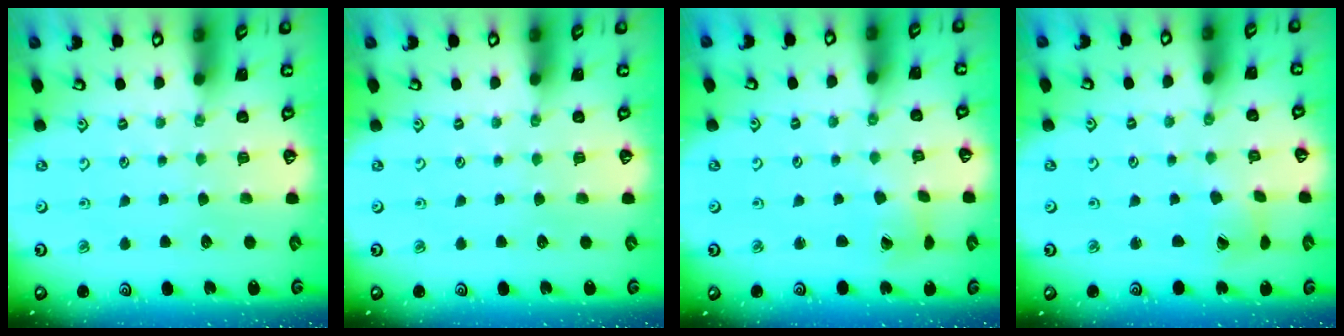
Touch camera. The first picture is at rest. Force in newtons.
{"total": 0.0}
{"total": 2.4, "press": 2.4, "slide": 0.4}
{"total": 2.3, "press": 2.3, "slide": 0.3}